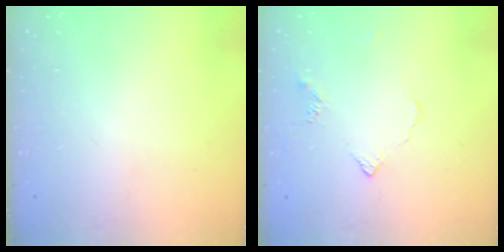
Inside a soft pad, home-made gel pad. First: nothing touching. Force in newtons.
{"total": 3.8, "press": 3.7, "slide": 0.7}